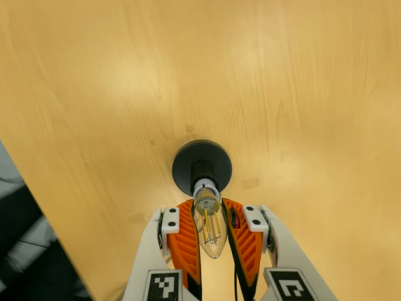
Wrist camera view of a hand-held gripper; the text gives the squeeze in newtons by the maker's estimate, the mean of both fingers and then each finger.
{"total": 22.6, "left": 21.7, "right": 23.4}